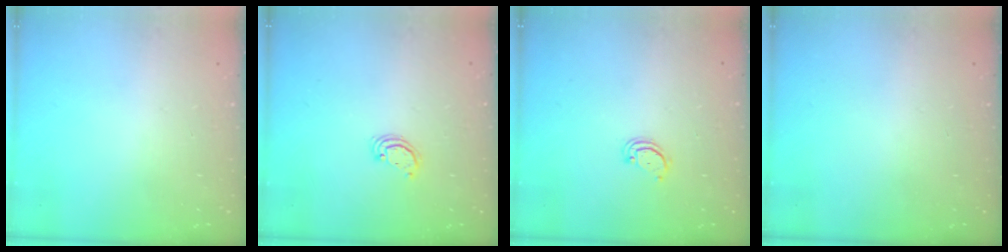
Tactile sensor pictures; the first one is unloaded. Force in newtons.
{"total": 2.5, "press": 2.5, "slide": 0.2}
{"total": 2.9, "press": 2.9, "slide": 0.2}
{"total": 0.0}